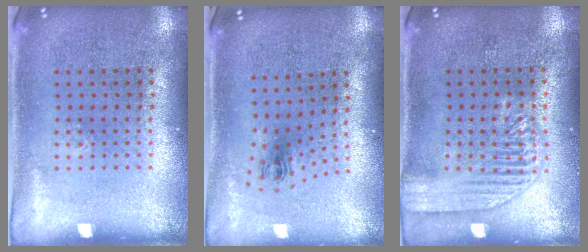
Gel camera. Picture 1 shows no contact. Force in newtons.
{"total": 1.0, "press": 0.4, "slide": 0.9}
{"total": 1.8, "press": 1.7, "slide": 0.2}